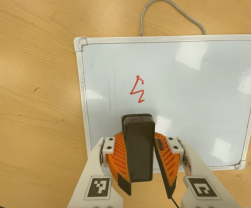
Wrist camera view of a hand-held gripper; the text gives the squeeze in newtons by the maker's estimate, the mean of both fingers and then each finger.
{"total": 9.3, "left": 9.3, "right": 9.3}